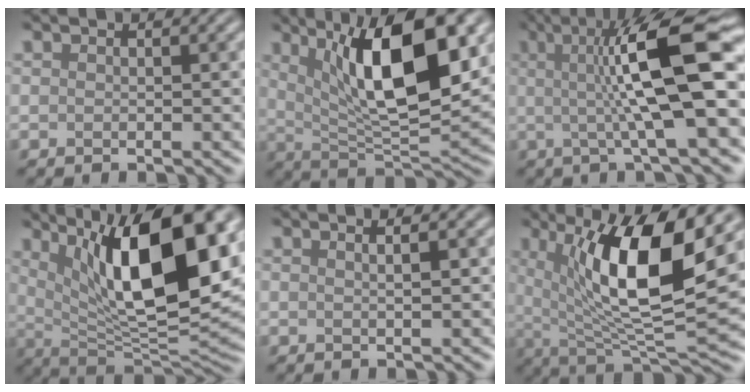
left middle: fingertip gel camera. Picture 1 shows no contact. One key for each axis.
{"total": 11.3, "fx": 4.0, "fy": 3.7, "fz": 10.0, "tx": -0.158, "ty": -0.008, "tz": 0.069}
{"total": 10.8, "fx": 1.2, "fy": 2.2, "fz": 10.5, "tx": -0.150, "ty": 0.005, "tz": 0.017}
{"total": 14.1, "fx": 4.5, "fy": 5.1, "fz": 12.4, "tx": -0.176, "ty": -0.007, "tz": 0.072}
{"total": 1.3, "fx": 0.4, "fy": 0.4, "fz": 1.2, "tx": -0.014, "ty": 0.004, "tz": 0.002}
{"total": 11.3, "fx": 3.5, "fy": 3.2, "fz": 10.2, "tx": -0.161, "ty": -0.014, "tz": 0.068}